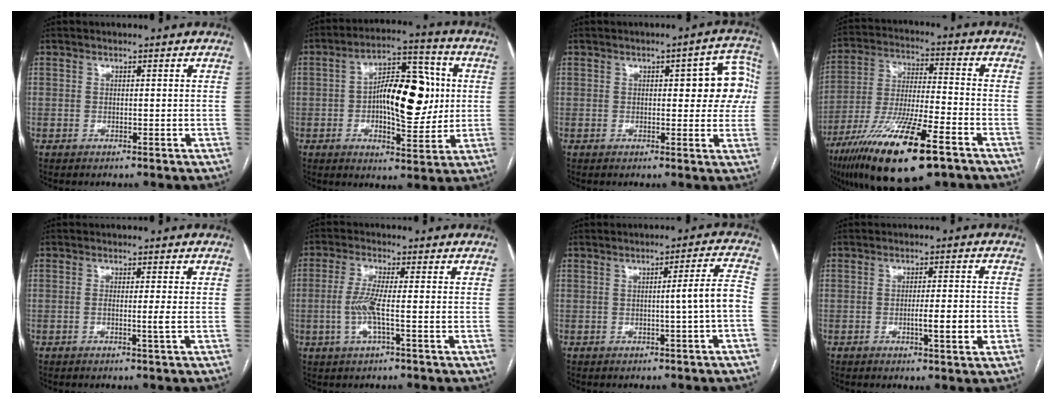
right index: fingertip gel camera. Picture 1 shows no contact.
{"total": 14.4, "force": [0.7, 5.5, 13.3], "torque": [-0.208, 0.026, 0.015]}
{"total": 8.4, "force": [1.5, 3.1, 7.6], "torque": [-0.072, 0.028, 0.013]}
{"total": 20.0, "force": [-12.0, 3.2, 15.7], "torque": [-0.290, -0.042, -0.209]}
{"total": 1.7, "force": [-0.4, -0.6, 1.5], "torque": [-0.027, -0.003, -0.008]}
{"total": 5.2, "force": [-1.0, 0.1, 5.1], "torque": [-0.114, -0.005, -0.022]}
{"total": 5.1, "force": [-1.1, -0.9, 4.9], "torque": [-0.064, 0.009, -0.016]}
{"total": 5.3, "force": [-1.5, 0.4, 5.1], "torque": [-0.078, -0.003, -0.018]}